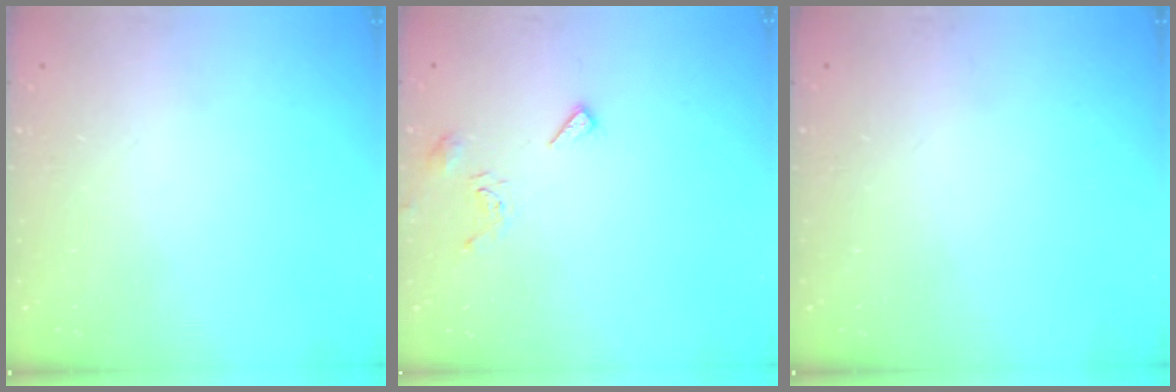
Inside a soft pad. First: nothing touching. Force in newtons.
{"total": 6.0, "press": 6.0, "slide": 0.4}
{"total": 0.0}